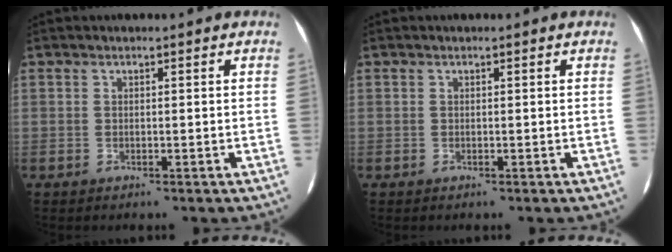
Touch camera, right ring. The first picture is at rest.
{"total": 0.0}